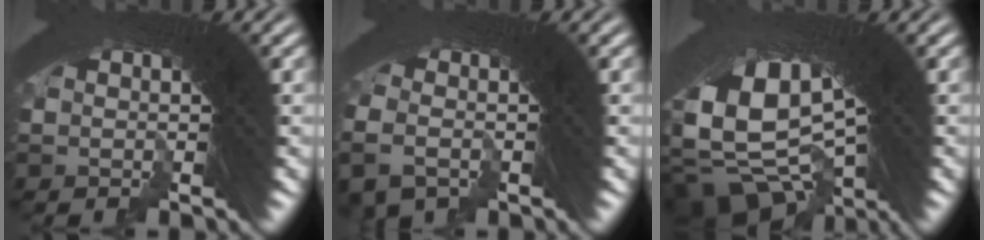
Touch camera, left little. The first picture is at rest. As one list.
[{"total": 2.6, "force": [-0.9, 2.2, 0.9], "torque": [-0.020, -0.001, -0.016]}, {"total": 15.8, "force": [-6.4, 10.3, 10.2], "torque": [-0.229, -0.077, -0.080]}]